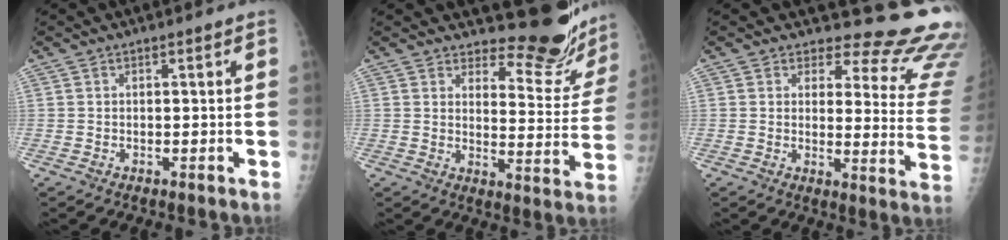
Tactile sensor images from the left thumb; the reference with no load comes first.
{"total": 12.7, "force": [12.3, 2.2, 1.8], "torque": [0.008, -0.149, 0.146]}
{"total": 17.0, "force": [15.9, 4.8, 3.7], "torque": [0.010, -0.164, 0.151]}